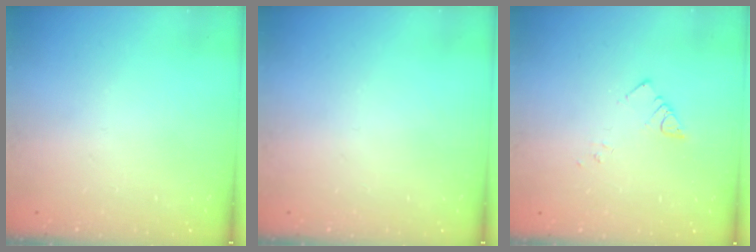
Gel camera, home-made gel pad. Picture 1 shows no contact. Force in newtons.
{"total": 0.0}
{"total": 2.5, "press": 2.5, "slide": 0.3}